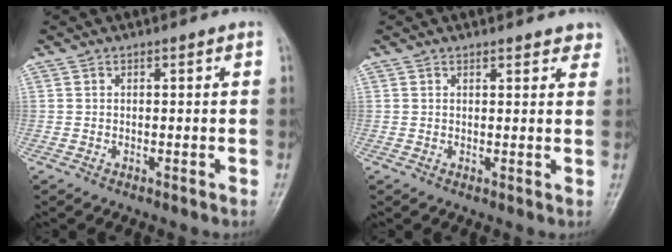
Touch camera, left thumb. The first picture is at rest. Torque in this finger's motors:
{"motor_torque": [-0.01, 0.01, -0.04, 0.06, 0.08]}